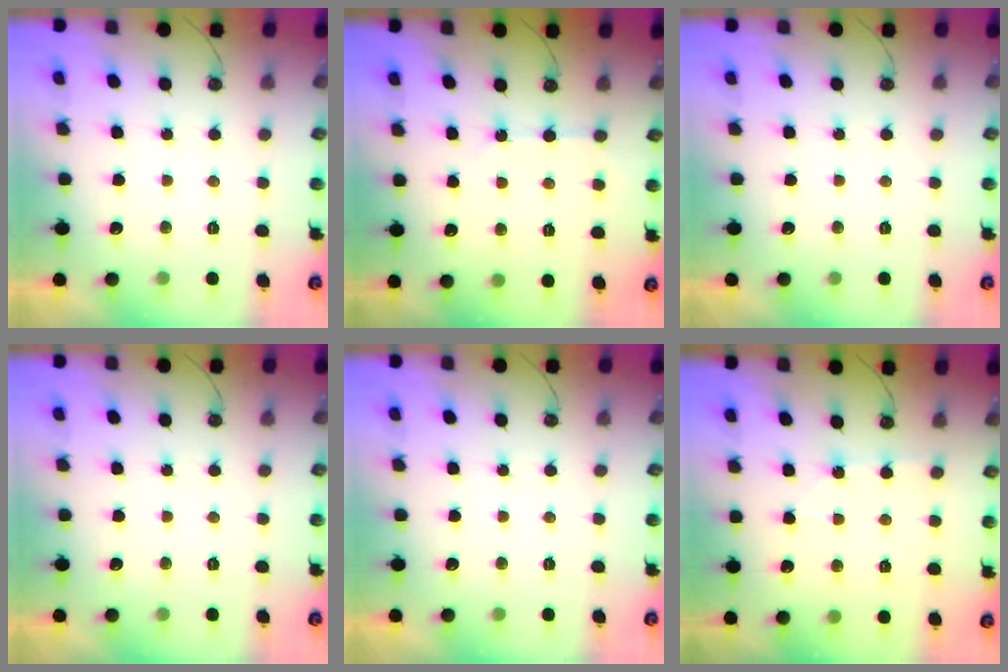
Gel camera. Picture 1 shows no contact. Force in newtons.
{"total": 3.1, "press": 3.1, "slide": 0.5}
{"total": 0.0}
{"total": 0.0}
{"total": 0.0}
{"total": 2.9, "press": 2.8, "slide": 0.6}